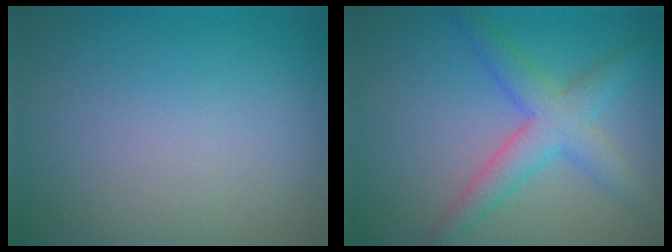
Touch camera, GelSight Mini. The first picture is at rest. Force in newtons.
{"total": 4.3, "press": 4.3, "slide": 0.1}